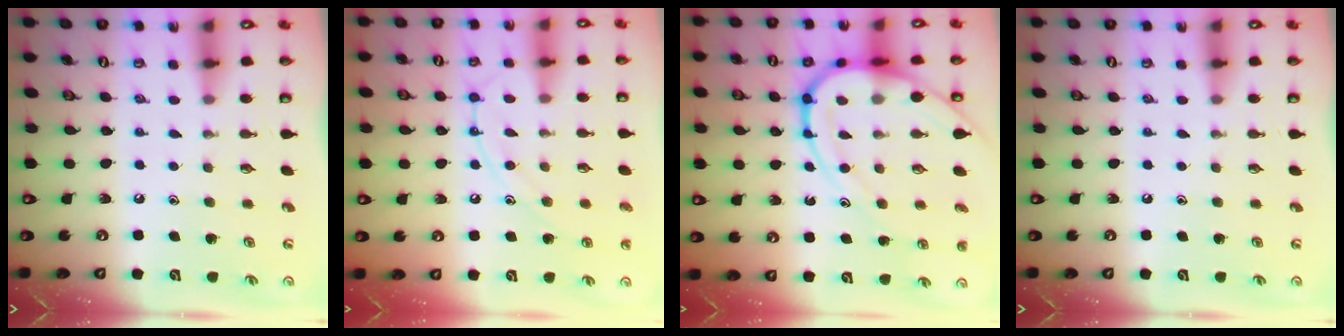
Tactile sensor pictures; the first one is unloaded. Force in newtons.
{"total": 9.9, "press": 9.9, "slide": 0.4}
{"total": 13.9, "press": 13.8, "slide": 1.4}
{"total": 0.0}